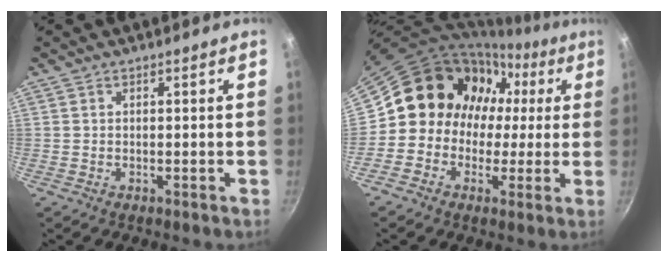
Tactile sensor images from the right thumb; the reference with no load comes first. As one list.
[{"total": 12.8, "force": [0.6, 12.0, 4.4], "torque": [-0.020, 0.043, -0.013]}]